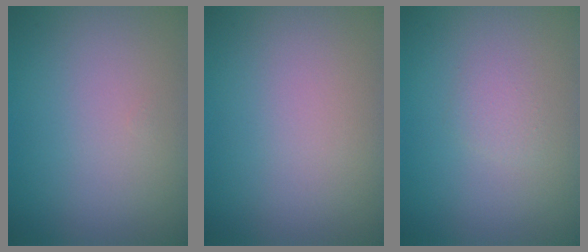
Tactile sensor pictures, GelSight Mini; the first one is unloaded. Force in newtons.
{"total": 0.0}
{"total": 1.0, "press": 1.0, "slide": 0.0}